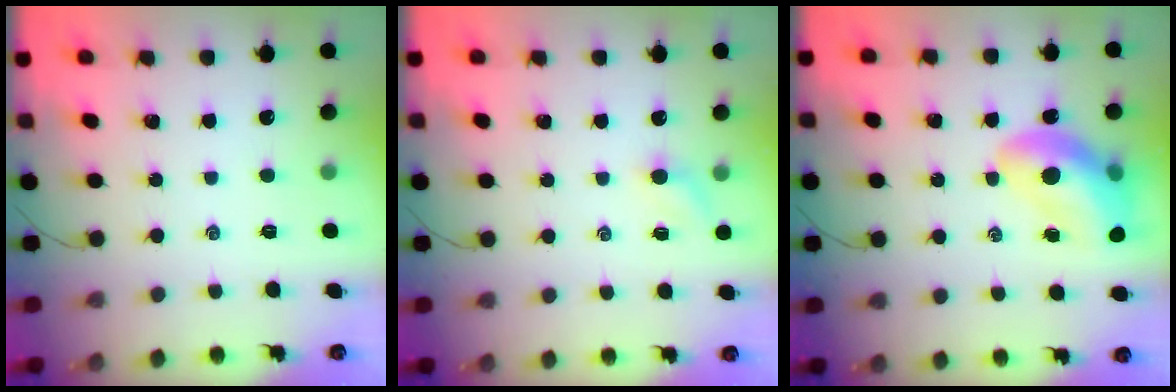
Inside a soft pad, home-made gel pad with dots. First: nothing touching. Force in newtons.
{"total": 3.5, "press": 3.3, "slide": 1.0}
{"total": 15.0, "press": 14.5, "slide": 3.7}